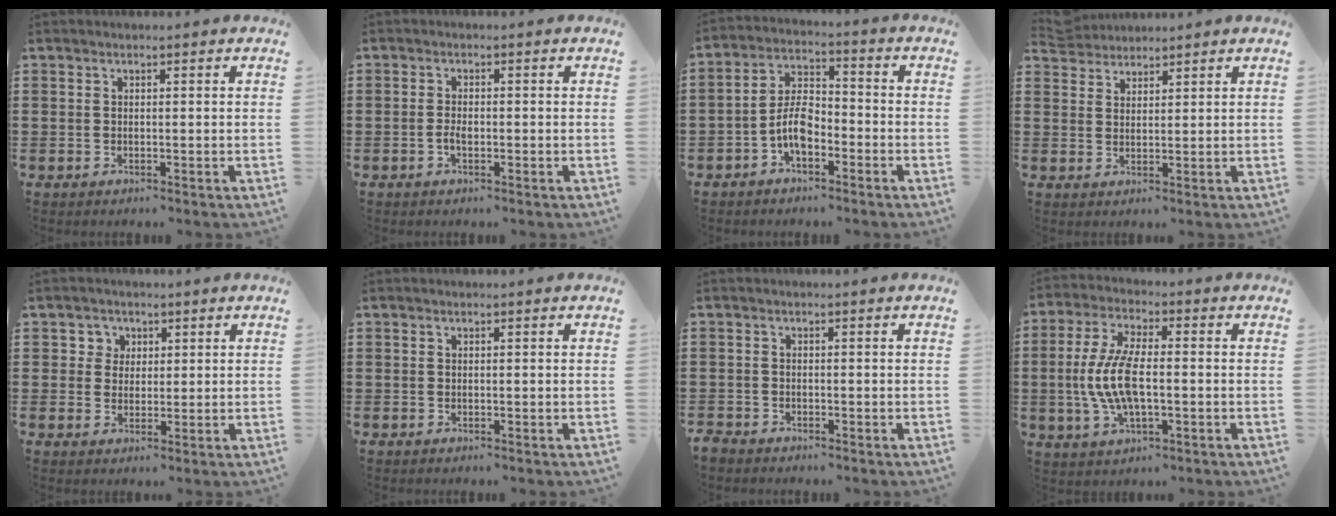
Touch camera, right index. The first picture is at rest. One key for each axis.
{"total": 1.5, "fx": -0.6, "fy": 0.6, "fz": 1.2, "tx": -0.024, "ty": 0.001, "tz": -0.012}
{"total": 6.2, "fx": -2.7, "fy": 3.1, "fz": 4.7, "tx": -0.109, "ty": 0.005, "tz": -0.057}
{"total": 3.3, "fx": 3.2, "fy": 0.7, "fz": -0.3, "tx": -0.005, "ty": 0.000, "tz": 0.063}
{"total": 2.8, "fx": 1.1, "fy": 2.6, "fz": 0.2, "tx": -0.020, "ty": 0.012, "tz": 0.018}
{"total": 0.0}
{"total": 1.4, "fx": -1.4, "fy": 0.4, "fz": -0.1, "tx": -0.002, "ty": 0.002, "tz": -0.031}
{"total": 9.3, "fx": -1.0, "fy": 3.7, "fz": 8.5, "tx": -0.198, "ty": -0.010, "tz": -0.025}